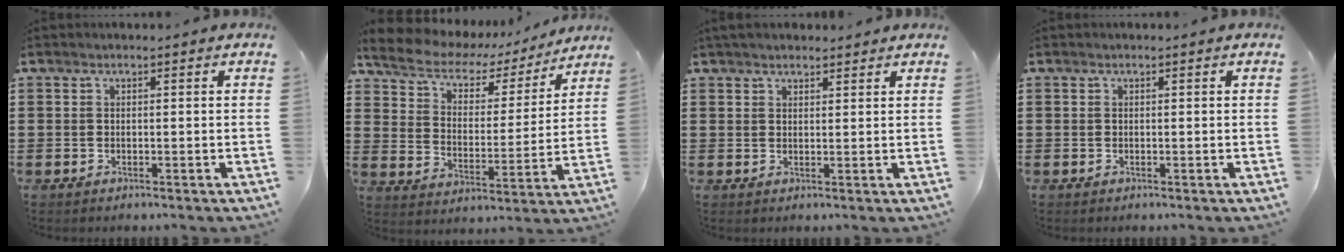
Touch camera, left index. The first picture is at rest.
{"total": 5.5, "force": [4.5, 2.8, 1.8], "torque": [-0.060, -0.025, 0.073]}
{"total": 2.2, "force": [2.0, 0.7, 0.5], "torque": [-0.015, 0.004, 0.038]}
{"total": 0.0}